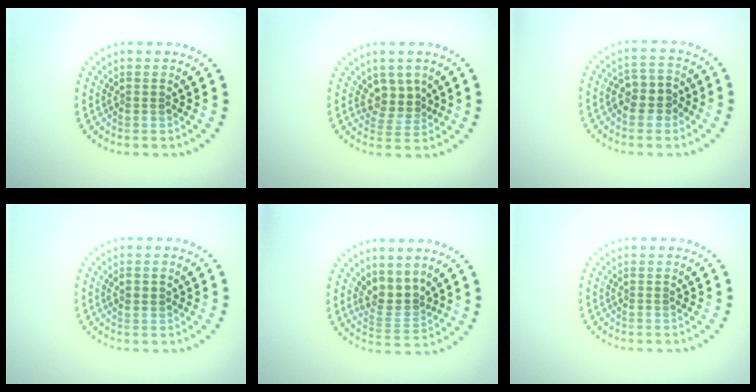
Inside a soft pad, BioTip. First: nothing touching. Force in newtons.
{"total": 2.6, "press": 2.0, "slide": 1.7}
{"total": 2.8, "press": 2.7, "slide": 0.8}
{"total": 1.5, "press": 1.5, "slide": 0.1}
{"total": 2.7, "press": 2.0, "slide": 1.7}
{"total": 0.0}